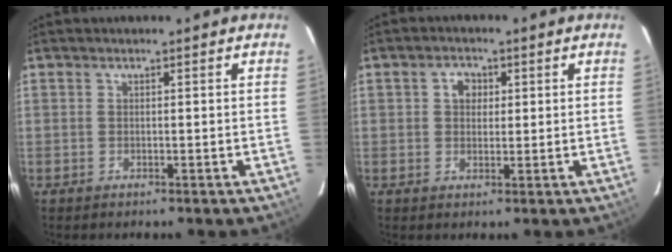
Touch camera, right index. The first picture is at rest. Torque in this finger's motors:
{"motor_torque": [0.32, 0.02, 0.17, 0.04]}